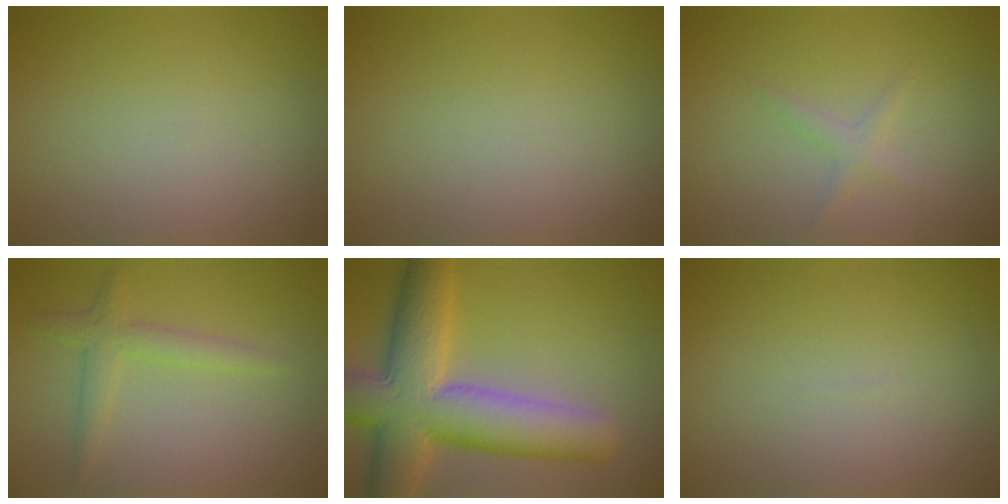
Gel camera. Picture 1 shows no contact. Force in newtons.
{"total": 0.0}
{"total": 1.3, "press": 1.3, "slide": 0.1}
{"total": 2.3, "press": 2.3, "slide": 0.1}
{"total": 11.8, "press": 11.8, "slide": 0.7}
{"total": 0.0}